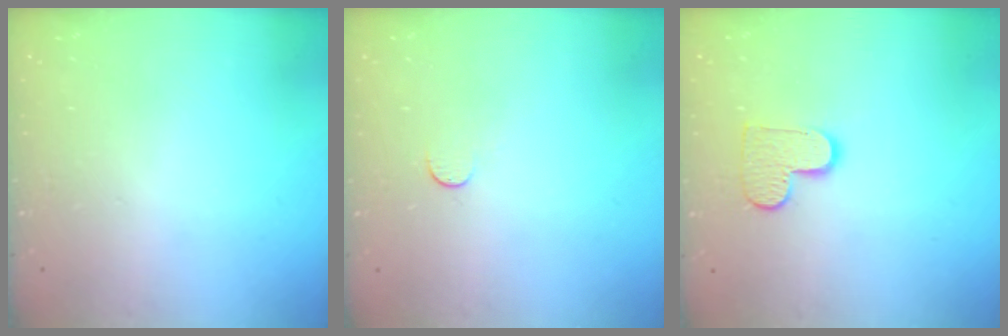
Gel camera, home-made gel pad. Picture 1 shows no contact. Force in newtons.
{"total": 3.3, "press": 3.2, "slide": 0.3}
{"total": 8.9, "press": 8.9, "slide": 0.4}